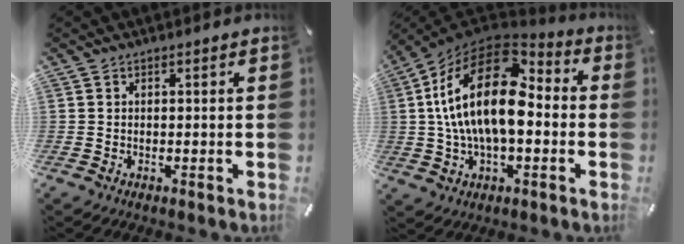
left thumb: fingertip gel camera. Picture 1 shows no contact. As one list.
[{"total": 22.8, "force": [3.0, 12.6, 18.8], "torque": [-0.364, -0.008, 0.048]}]